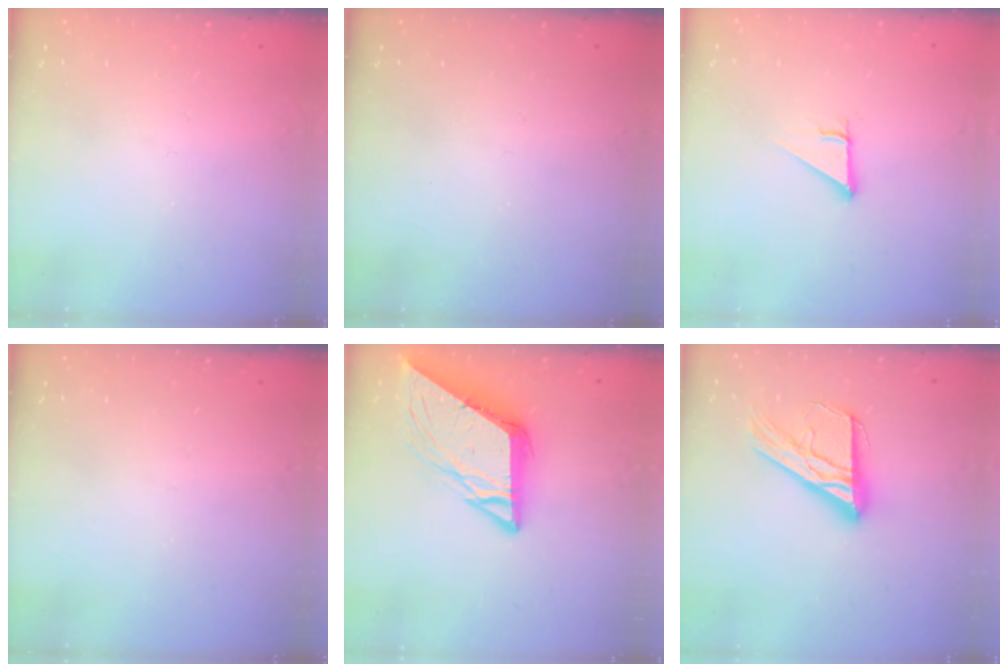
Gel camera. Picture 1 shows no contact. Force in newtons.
{"total": 0.0}
{"total": 2.8, "press": 2.8, "slide": 0.0}
{"total": 0.0}
{"total": 11.0, "press": 10.9, "slide": 1.2}
{"total": 17.1, "press": 17.0, "slide": 1.7}